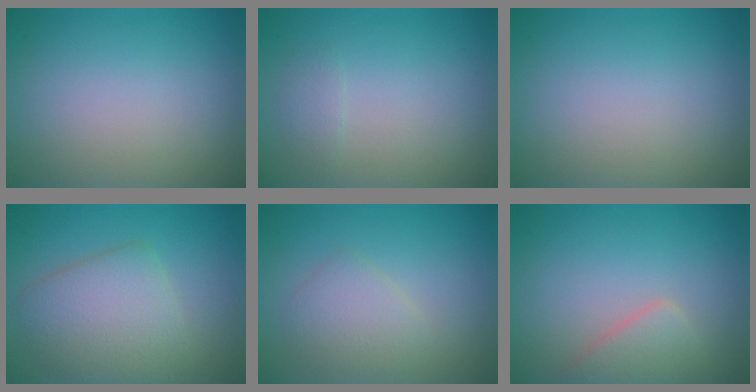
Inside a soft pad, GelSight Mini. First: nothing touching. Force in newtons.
{"total": 0.9, "press": 0.9, "slide": 0.0}
{"total": 0.0}
{"total": 5.1, "press": 5.1, "slide": 0.1}
{"total": 2.4, "press": 2.4, "slide": 0.0}
{"total": 2.6, "press": 2.6, "slide": 0.0}